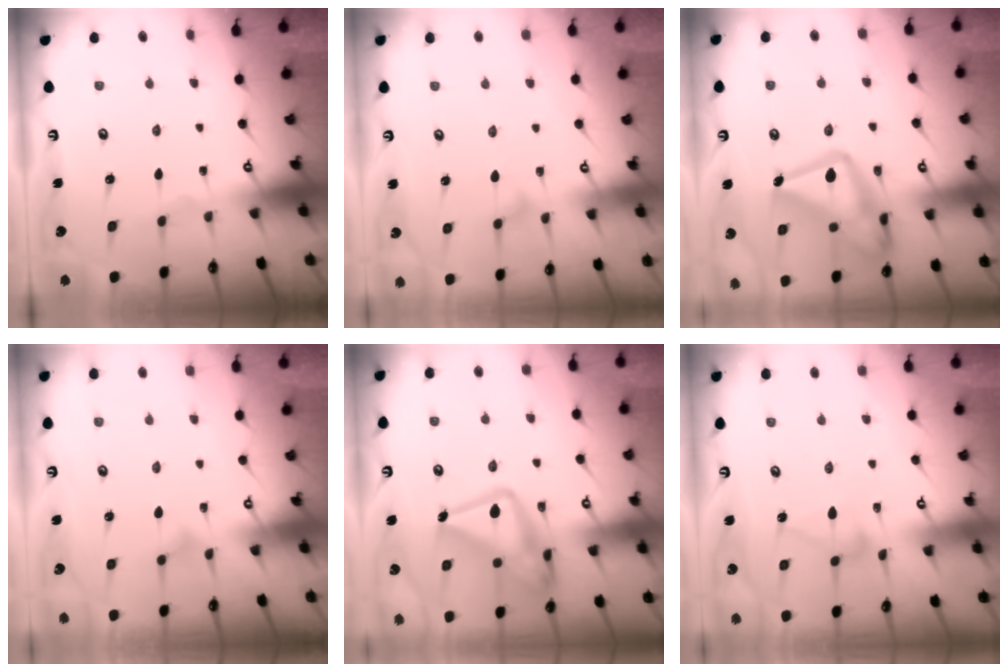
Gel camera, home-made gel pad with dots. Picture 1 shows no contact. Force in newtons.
{"total": 7.6, "press": 7.6, "slide": 0.5}
{"total": 25.1, "press": 25.0, "slide": 1.6}
{"total": 6.3, "press": 6.3, "slide": 0.6}
{"total": 22.8, "press": 22.7, "slide": 1.4}
{"total": 7.6, "press": 7.6, "slide": 0.3}